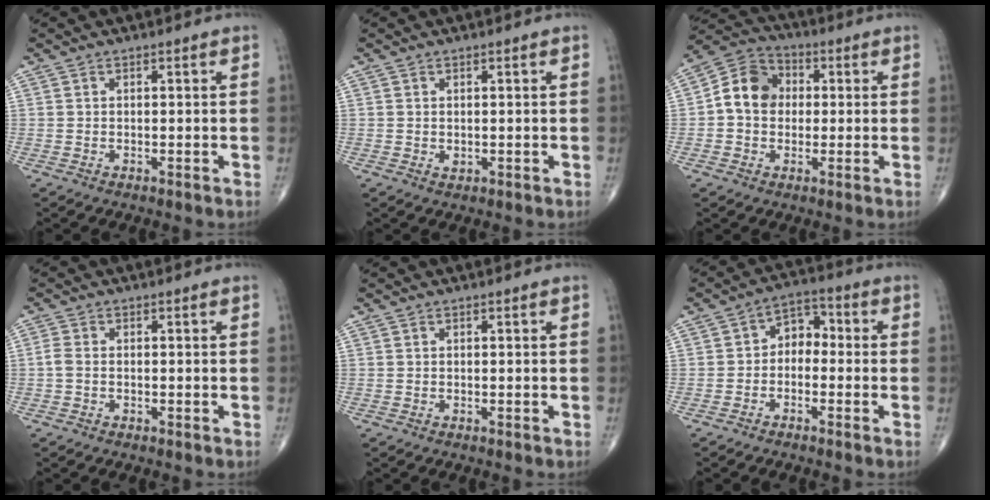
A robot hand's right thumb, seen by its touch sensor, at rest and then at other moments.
{"total": 0.7, "force": [0.0, 0.5, 0.5], "torque": [-0.006, -0.001, 0.003]}
{"total": 9.4, "force": [0.4, 7.7, 5.3], "torque": [-0.079, 0.028, -0.007]}
{"total": 1.8, "force": [-0.3, 1.1, 1.3], "torque": [-0.032, 0.001, -0.012]}
{"total": 0.0}
{"total": 5.6, "force": [-0.9, 4.1, 3.7], "torque": [-0.033, 0.032, -0.034]}